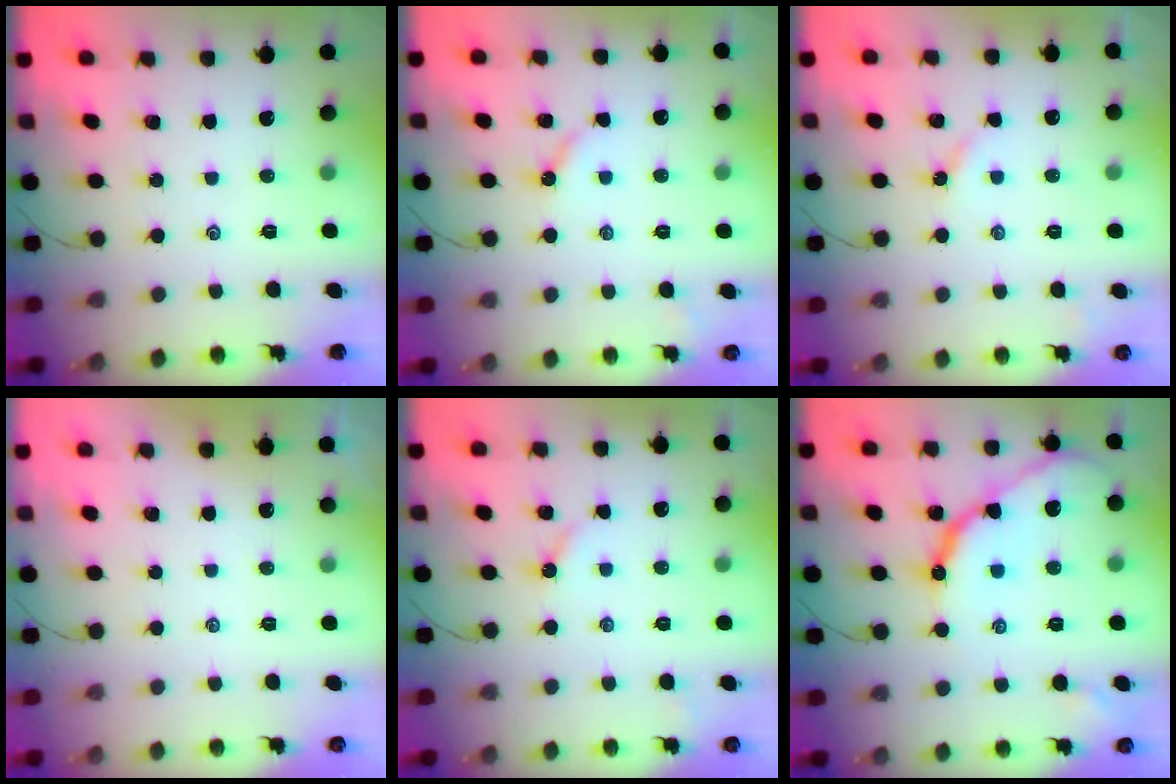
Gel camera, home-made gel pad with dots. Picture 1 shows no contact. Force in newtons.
{"total": 3.7, "press": 3.7, "slide": 0.5}
{"total": 2.4, "press": 2.4, "slide": 0.3}
{"total": 1.2, "press": 1.2, "slide": 0.3}
{"total": 2.6, "press": 2.6, "slide": 0.3}
{"total": 12.1, "press": 12.1, "slide": 0.4}